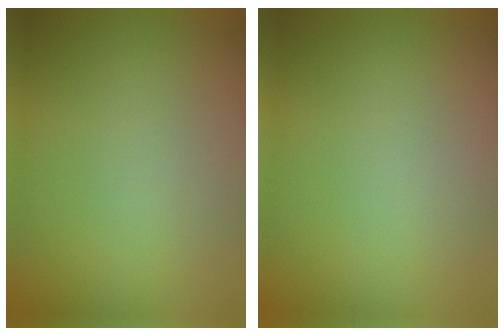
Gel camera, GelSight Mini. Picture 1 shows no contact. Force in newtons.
{"total": 0.0}